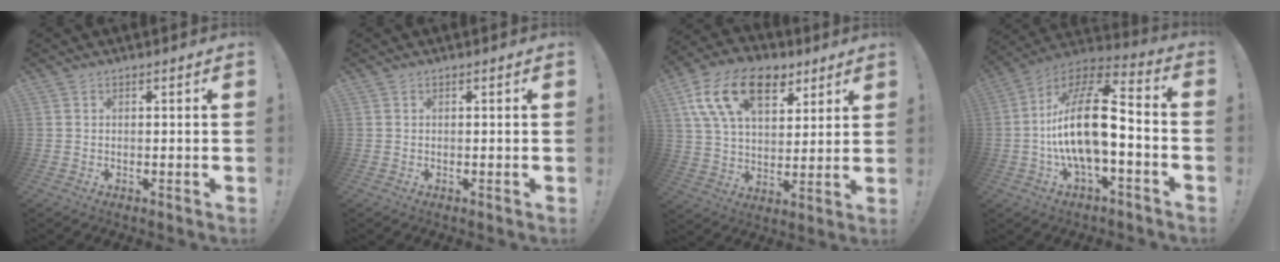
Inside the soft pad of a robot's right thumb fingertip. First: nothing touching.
{"total": 0.0}
{"total": 18.9, "force": [9.4, 11.4, 11.8], "torque": [-0.196, -0.036, 0.173]}
{"total": 20.4, "force": [-2.6, 8.2, 18.5], "torque": [-0.345, 0.016, -0.045]}